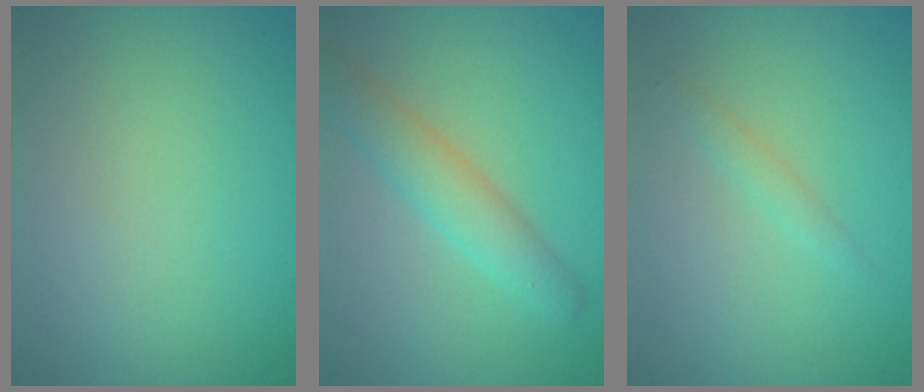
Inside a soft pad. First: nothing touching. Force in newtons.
{"total": 3.7, "press": 3.7, "slide": 0.1}
{"total": 1.0, "press": 1.0, "slide": 0.1}